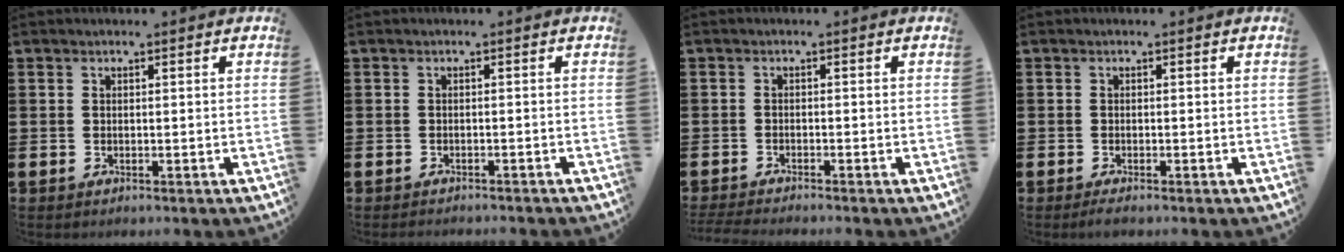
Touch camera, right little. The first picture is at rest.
{"total": 0.8, "force": [-0.8, -0.1, 0.0], "torque": [0.000, 0.000, -0.016]}
{"total": 1.2, "force": [-1.1, -0.1, 0.4], "torque": [-0.007, 0.000, -0.021]}
{"total": 0.8, "force": [-0.5, 0.1, 0.6], "torque": [-0.010, -0.002, -0.009]}